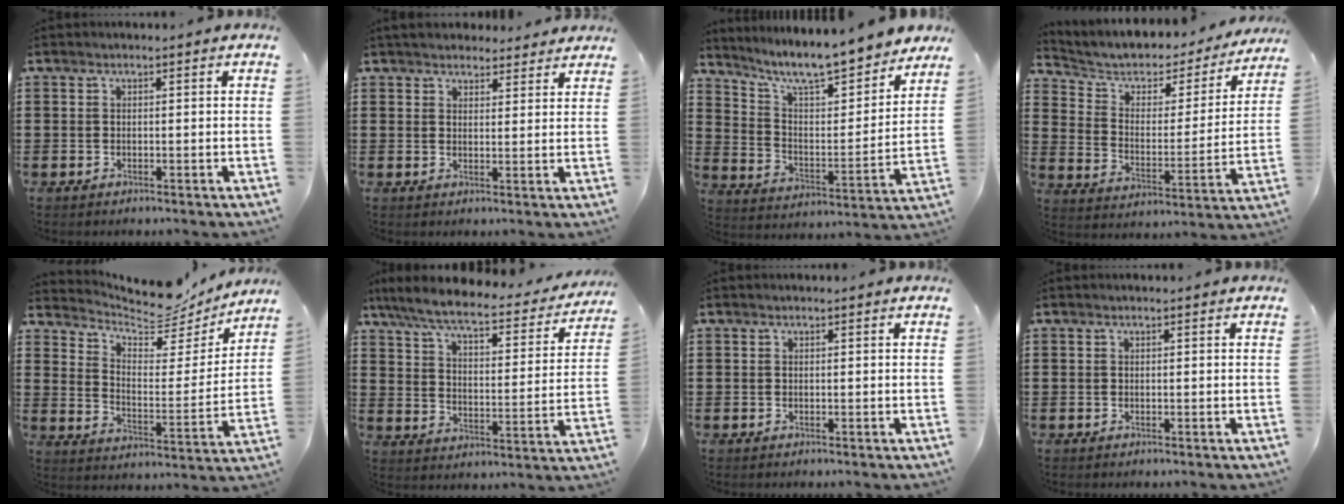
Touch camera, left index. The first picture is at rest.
{"total": 3.5, "force": [3.3, 1.1, 0.4], "torque": [-0.018, -0.004, 0.063]}
{"total": 9.0, "force": [8.1, 0.7, 3.8], "torque": [-0.099, -0.060, 0.135]}
{"total": 4.3, "force": [3.3, 2.5, 1.4], "torque": [-0.052, -0.028, 0.048]}
{"total": 7.2, "force": [6.9, 1.6, 1.4], "torque": [-0.054, -0.051, 0.119]}
{"total": 7.2, "force": [6.2, 0.7, 3.6], "torque": [-0.096, -0.038, 0.104]}
{"total": 0.0}
{"total": 0.0}